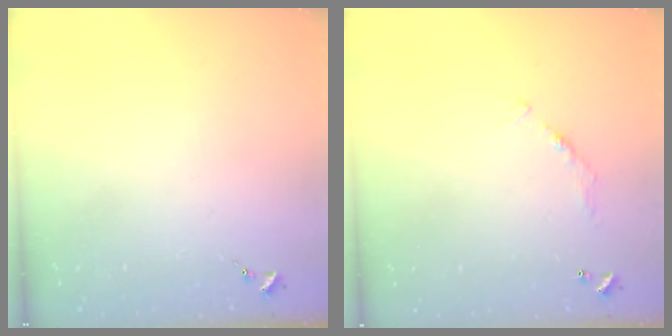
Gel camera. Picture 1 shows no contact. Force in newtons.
{"total": 6.8, "press": 6.8, "slide": 0.5}